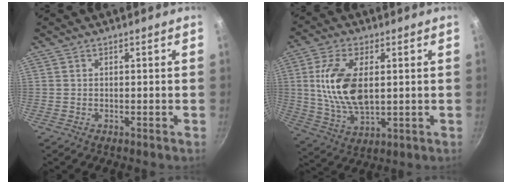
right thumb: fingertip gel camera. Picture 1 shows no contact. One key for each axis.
{"total": 14.1, "fx": 1.8, "fy": 7.3, "fz": 11.9, "tx": -0.235, "ty": -0.009, "tz": 0.042}